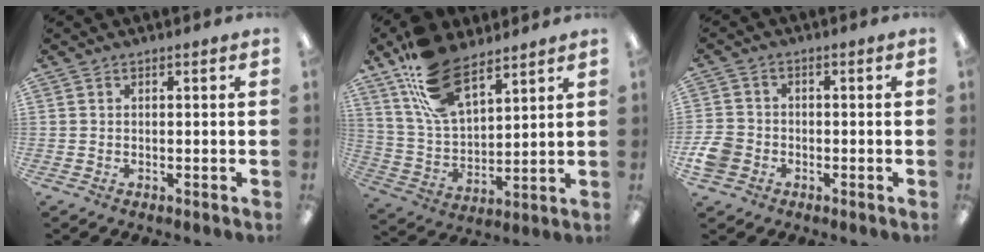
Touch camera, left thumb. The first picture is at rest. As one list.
[{"total": 16.6, "force": [11.1, 8.0, 9.5], "torque": [-0.187, -0.041, 0.205]}, {"total": 5.6, "force": [-2.1, 4.5, 2.6], "torque": [-0.059, 0.011, -0.038]}]